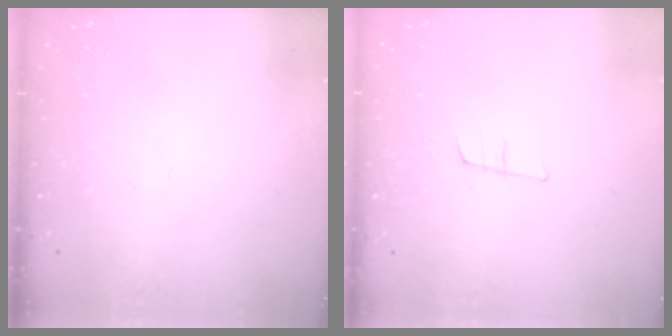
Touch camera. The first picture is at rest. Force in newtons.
{"total": 7.6, "press": 7.0, "slide": 3.0}